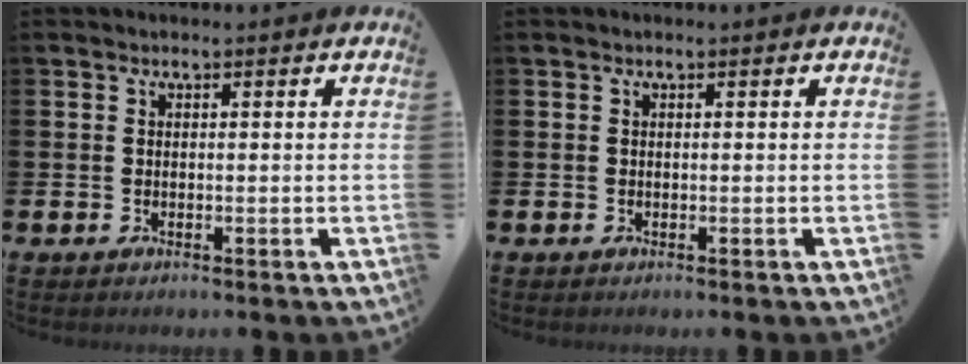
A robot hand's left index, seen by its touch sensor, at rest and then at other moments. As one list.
[{"total": 0.0}]